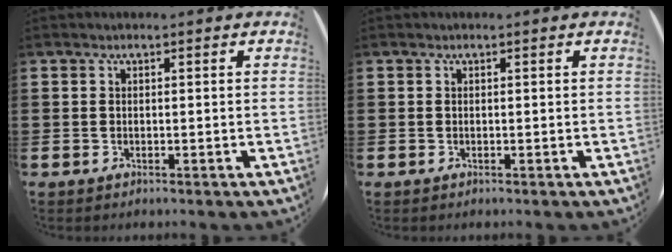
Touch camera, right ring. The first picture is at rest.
{"total": 0.0}